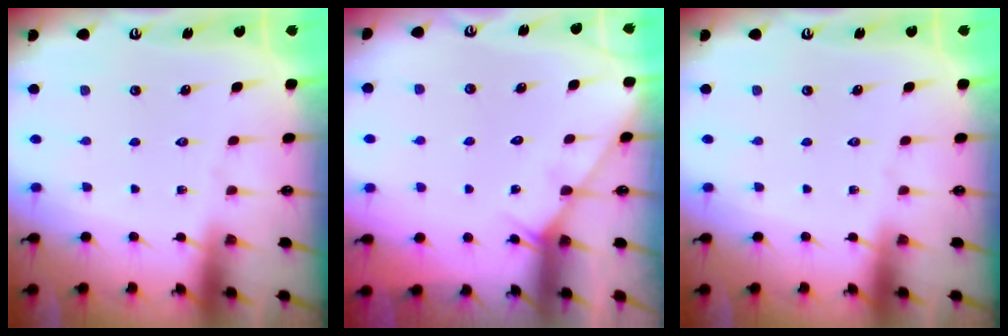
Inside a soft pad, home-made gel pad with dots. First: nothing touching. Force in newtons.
{"total": 3.8, "press": 3.8, "slide": 0.4}
{"total": 0.0}